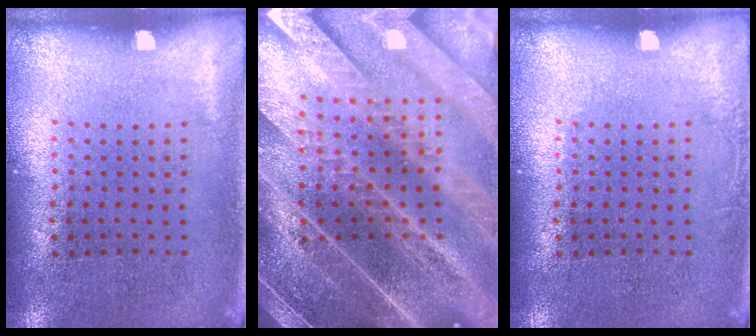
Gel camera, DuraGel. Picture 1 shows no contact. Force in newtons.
{"total": 5.5, "press": 4.7, "slide": 2.9}
{"total": 0.7, "press": 0.7, "slide": 0.1}